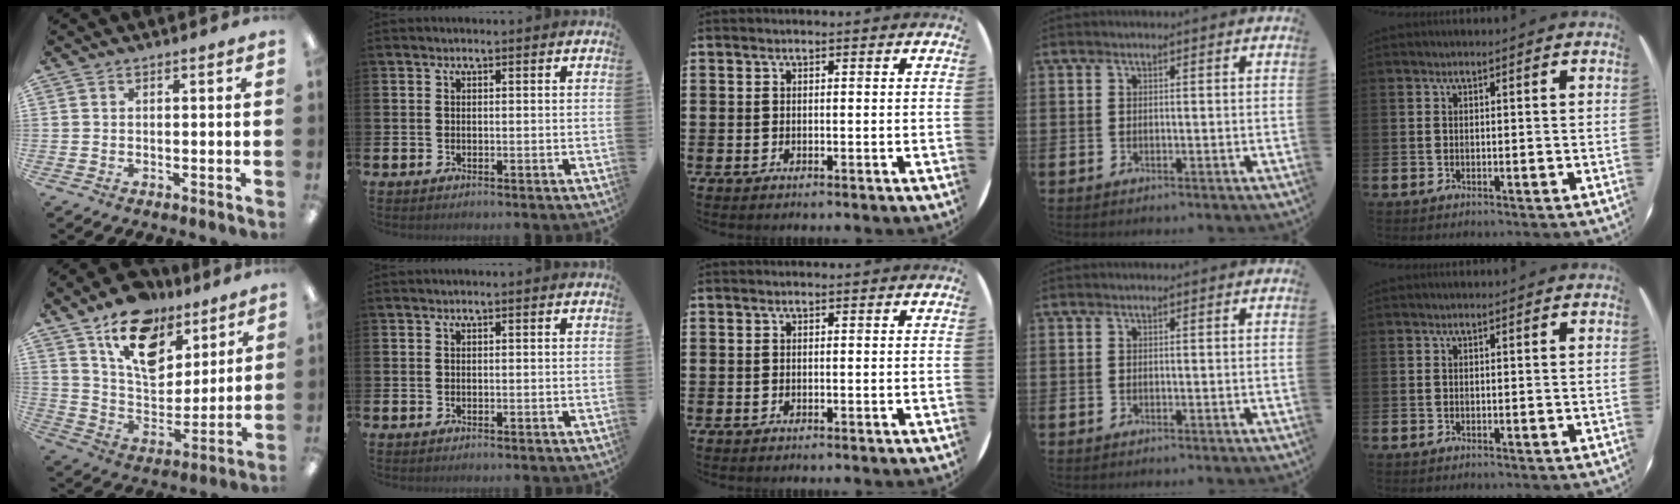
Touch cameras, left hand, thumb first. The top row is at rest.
{"thumb": {"total": 17.5, "force": [11.0, 10.3, 8.8], "torque": [-0.135, -0.061, 0.198]}}